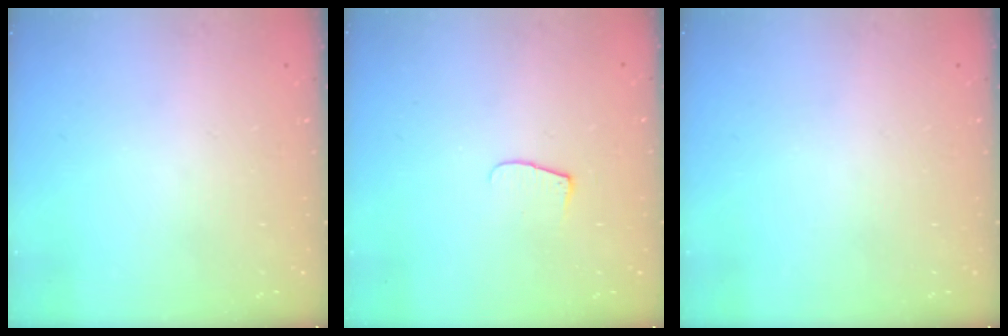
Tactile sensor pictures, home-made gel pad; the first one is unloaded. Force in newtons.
{"total": 5.3, "press": 5.2, "slide": 0.6}
{"total": 0.0}